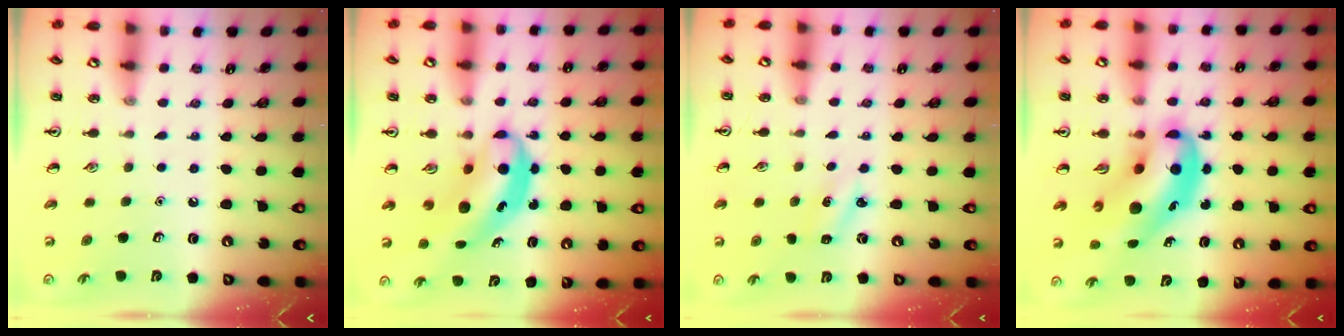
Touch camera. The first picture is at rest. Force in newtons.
{"total": 7.6, "press": 7.5, "slide": 1.4}
{"total": 2.2, "press": 2.1, "slide": 0.8}
{"total": 12.3, "press": 11.7, "slide": 3.7}